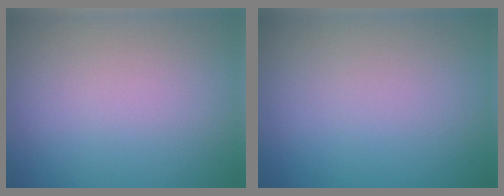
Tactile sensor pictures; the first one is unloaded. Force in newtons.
{"total": 0.0}